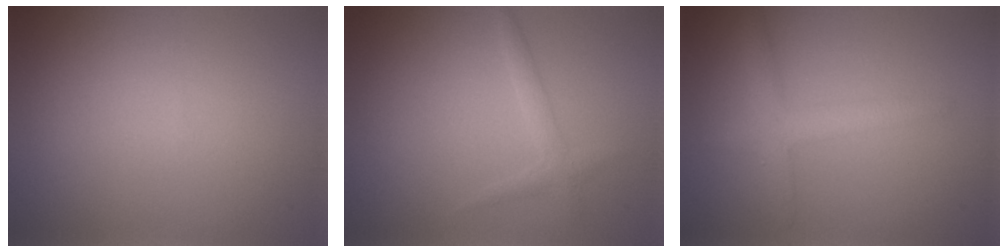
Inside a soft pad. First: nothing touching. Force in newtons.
{"total": 1.3, "press": 1.3, "slide": 0.1}
{"total": 2.6, "press": 2.6, "slide": 0.1}